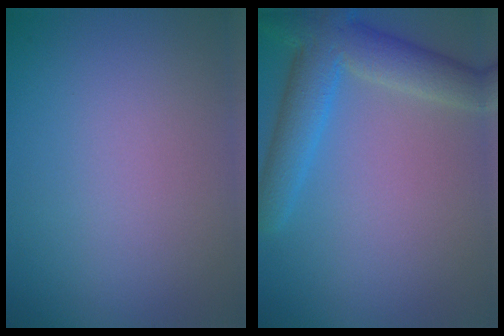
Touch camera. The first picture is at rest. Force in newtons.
{"total": 5.8, "press": 5.8, "slide": 0.3}